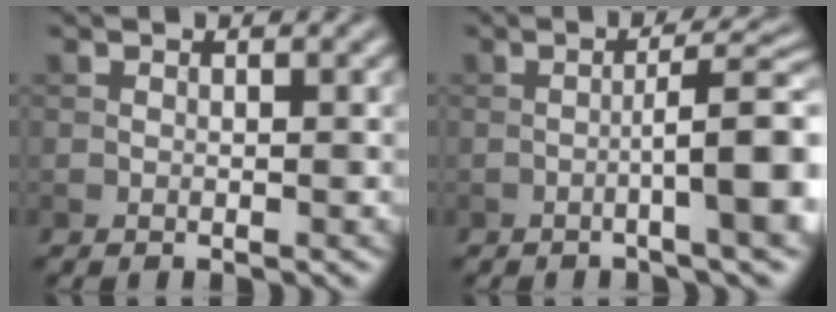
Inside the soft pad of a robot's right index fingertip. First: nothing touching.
{"total": 7.0, "force": [-1.5, 1.2, 6.7], "torque": [-0.092, 0.015, -0.031]}